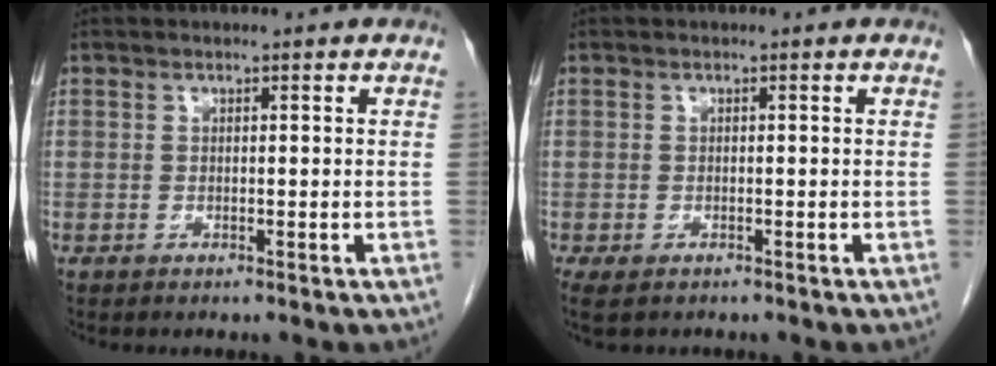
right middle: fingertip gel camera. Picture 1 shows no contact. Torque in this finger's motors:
{"motor_torque": [0.47, -0.03, 0.17, 0.04]}